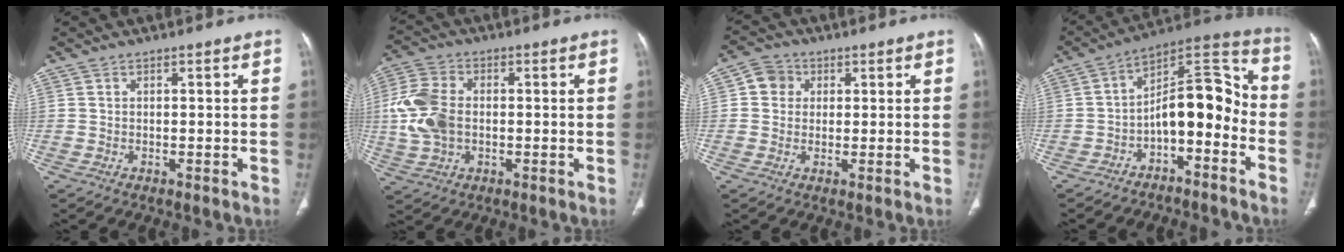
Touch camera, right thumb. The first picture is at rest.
{"total": 10.7, "force": [-0.2, 7.1, 8.0], "torque": [-0.176, 0.011, -0.004]}
{"total": 4.8, "force": [1.1, 4.4, 1.6], "torque": [-0.004, 0.006, 0.013]}
{"total": 13.9, "force": [-5.1, 7.0, 10.9], "torque": [-0.142, 0.096, -0.085]}